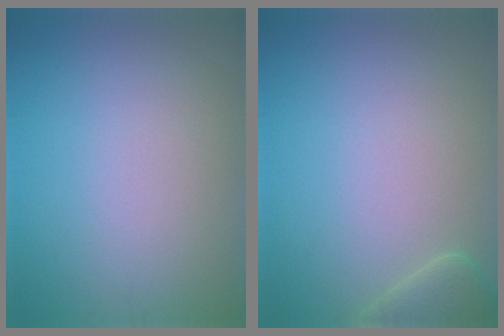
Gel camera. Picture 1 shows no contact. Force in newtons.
{"total": 2.3, "press": 2.3, "slide": 0.3}